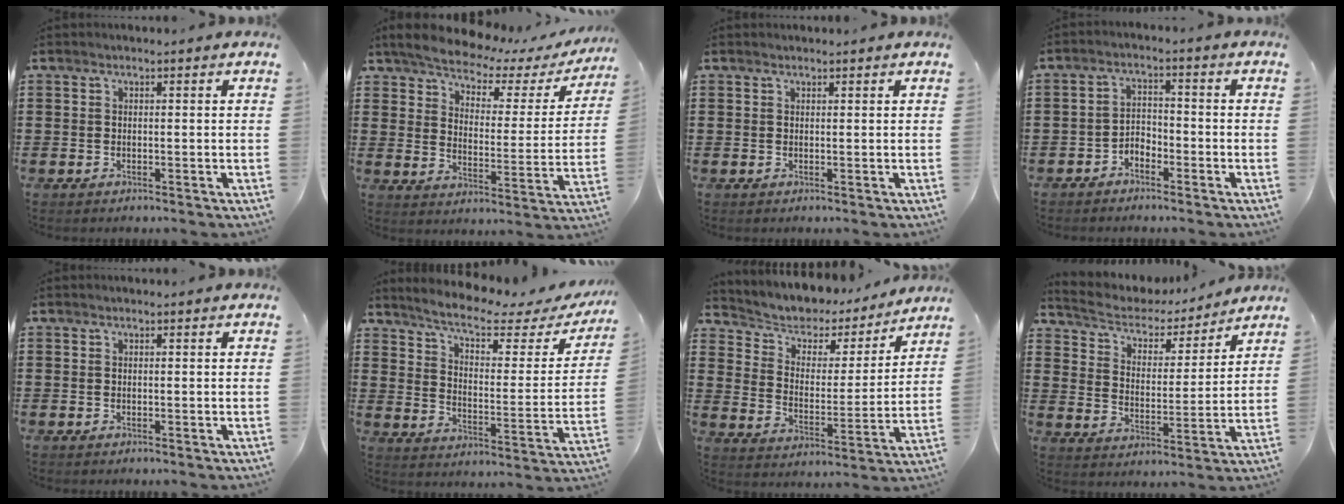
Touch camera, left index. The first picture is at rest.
{"total": 5.0, "force": [4.6, 1.1, 1.8], "torque": [-0.055, -0.034, 0.071]}
{"total": 0.6, "force": [0.5, 0.3, 0.0], "torque": [-0.001, 0.001, 0.010]}
{"total": 2.6, "force": [-2.4, 0.9, 0.4], "torque": [-0.015, 0.005, -0.052]}
{"total": 0.0}
{"total": 6.5, "force": [4.9, 1.0, 4.0], "torque": [-0.094, -0.029, 0.077]}
{"total": 4.3, "force": [3.4, 2.6, 0.7], "torque": [-0.042, -0.027, 0.052]}
{"total": 4.5, "force": [4.2, 1.5, 1.0], "torque": [-0.046, -0.028, 0.065]}